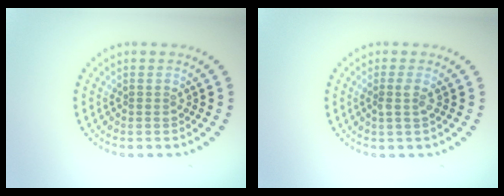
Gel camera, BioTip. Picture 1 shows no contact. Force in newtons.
{"total": 1.2, "press": 1.0, "slide": 0.6}